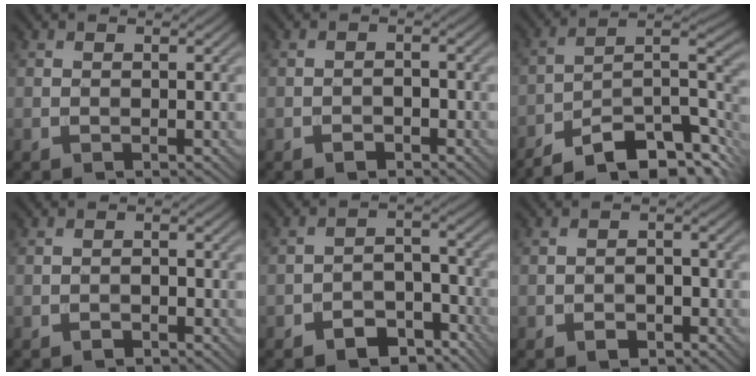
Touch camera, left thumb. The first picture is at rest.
{"total": 1.7, "force": [-1.1, 1.0, 0.8], "torque": [-0.009, 0.002, -0.021]}
{"total": 14.5, "force": [-10.8, 4.1, 8.8], "torque": [-0.149, 0.000, -0.179]}
{"total": 1.2, "force": [-0.8, 0.6, 0.6], "torque": [-0.007, 0.002, -0.014]}
{"total": 6.0, "force": [-4.2, 3.2, 2.7], "torque": [-0.036, 0.002, -0.078]}
{"total": 2.2, "force": [-1.3, 1.4, 1.2], "torque": [-0.015, 0.002, -0.023]}